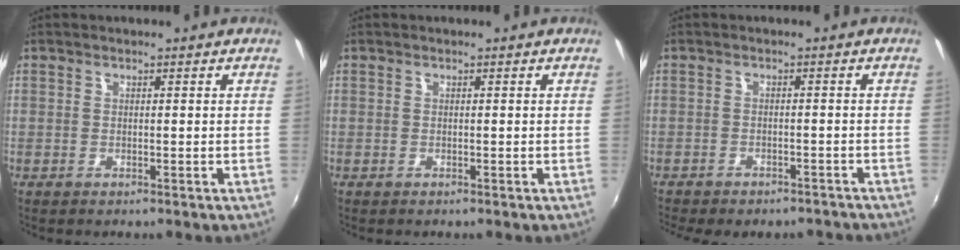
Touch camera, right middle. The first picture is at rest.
{"total": 0.0}
{"total": 9.8, "force": [-8.5, 3.3, 3.7], "torque": [-0.086, -0.017, -0.108]}